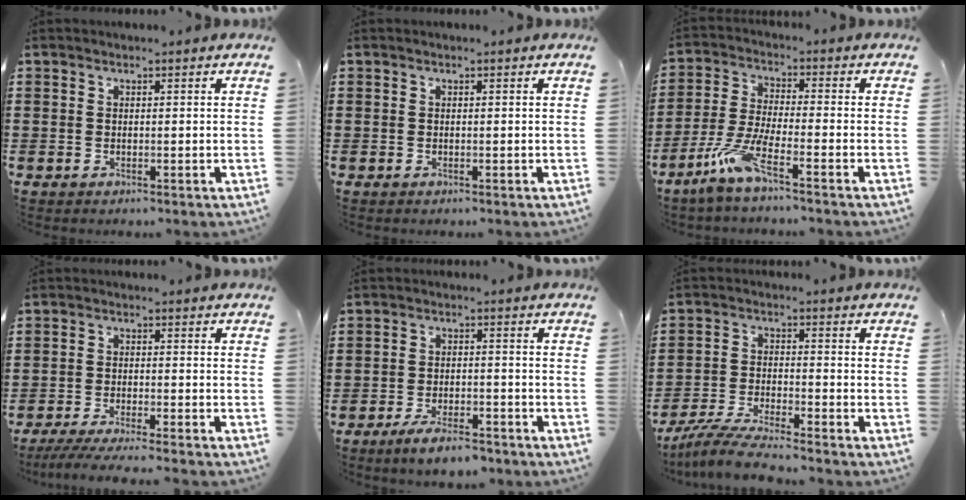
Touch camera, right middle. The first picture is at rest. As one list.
[{"total": 0.0}, {"total": 7.1, "force": [-4.8, 0.7, 5.1], "torque": [-0.123, -0.016, -0.095]}, {"total": 4.1, "force": [-3.7, -0.3, 1.6], "torque": [-0.040, -0.016, -0.074]}, {"total": 4.8, "force": [-4.1, 0.8, 2.3], "torque": [-0.043, 0.000, -0.079]}, {"total": 6.2, "force": [-5.8, 0.1, 2.2], "torque": [-0.054, -0.012, -0.113]}]